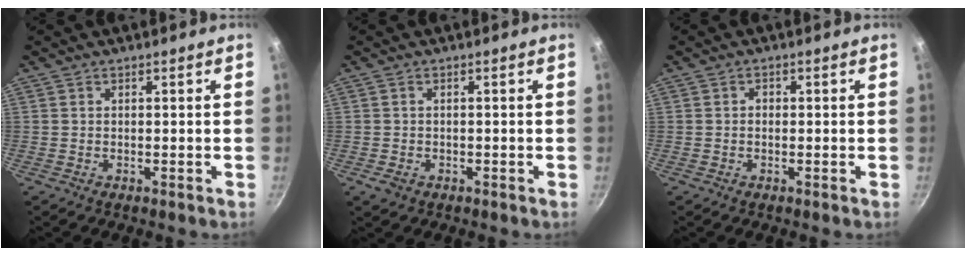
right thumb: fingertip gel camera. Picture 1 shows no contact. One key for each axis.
{"total": 2.1, "fx": -1.0, "fy": 1.6, "fz": 1.0, "tx": -0.018, "ty": 0.004, "tz": -0.012}
{"total": 1.0, "fx": -0.1, "fy": 0.8, "fz": 0.6, "tx": -0.008, "ty": 0.005, "tz": -0.003}